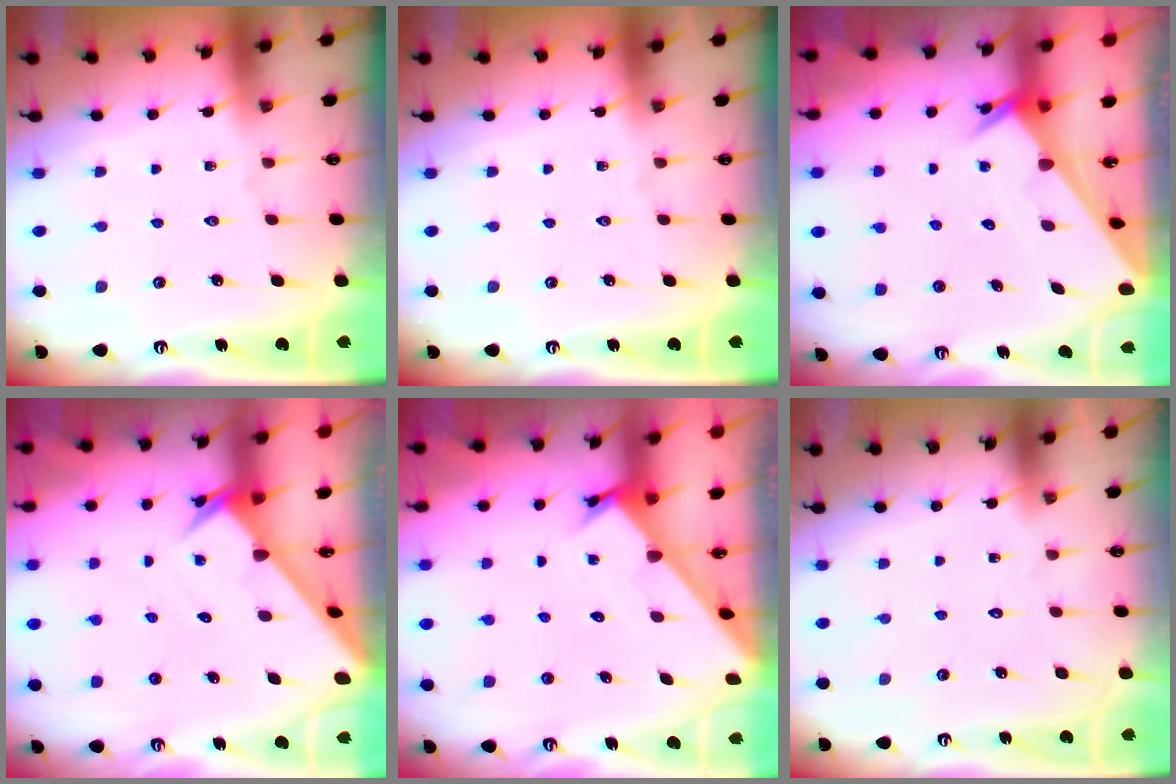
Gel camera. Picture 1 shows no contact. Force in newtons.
{"total": 0.0}
{"total": 3.3, "press": 3.3, "slide": 0.4}
{"total": 2.9, "press": 2.9, "slide": 0.2}
{"total": 2.3, "press": 2.3, "slide": 0.0}
{"total": 1.6, "press": 1.6, "slide": 0.0}